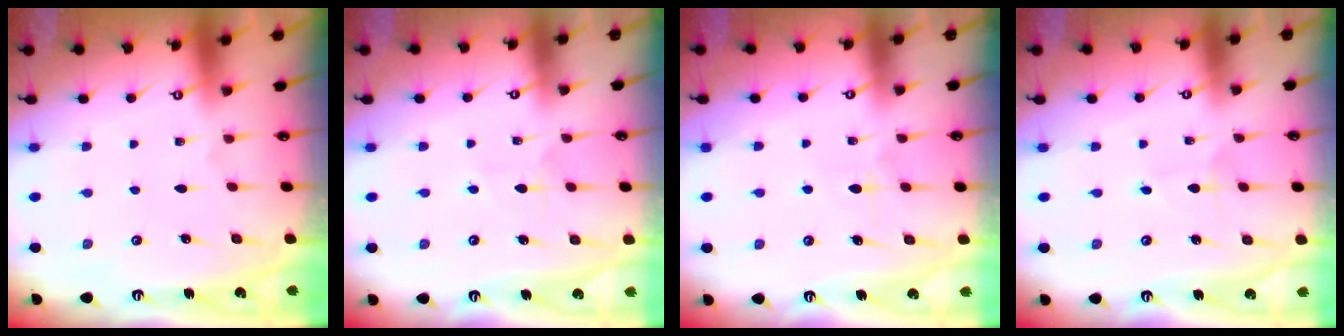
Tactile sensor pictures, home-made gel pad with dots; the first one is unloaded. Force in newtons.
{"total": 5.9, "press": 5.8, "slide": 0.6}
{"total": 7.1, "press": 7.0, "slide": 0.8}
{"total": 2.5, "press": 2.5, "slide": 0.1}